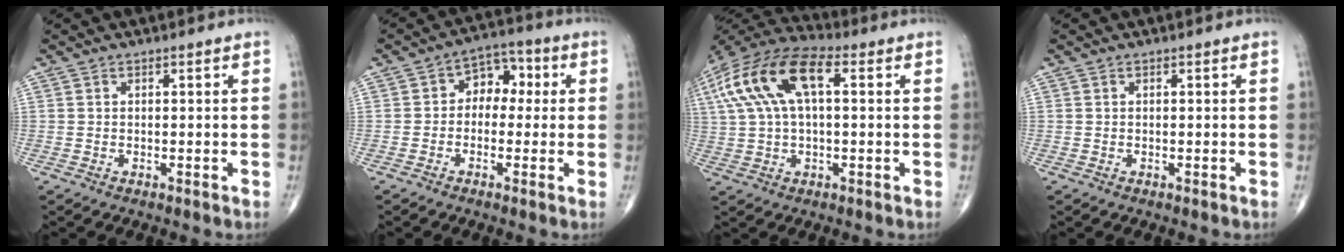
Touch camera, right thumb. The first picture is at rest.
{"total": 7.0, "force": [0.4, 5.2, 4.6], "torque": [-0.026, 0.027, -0.008]}
{"total": 16.9, "force": [4.2, 7.9, 14.3], "torque": [-0.293, 0.038, 0.068]}
{"total": 0.0}